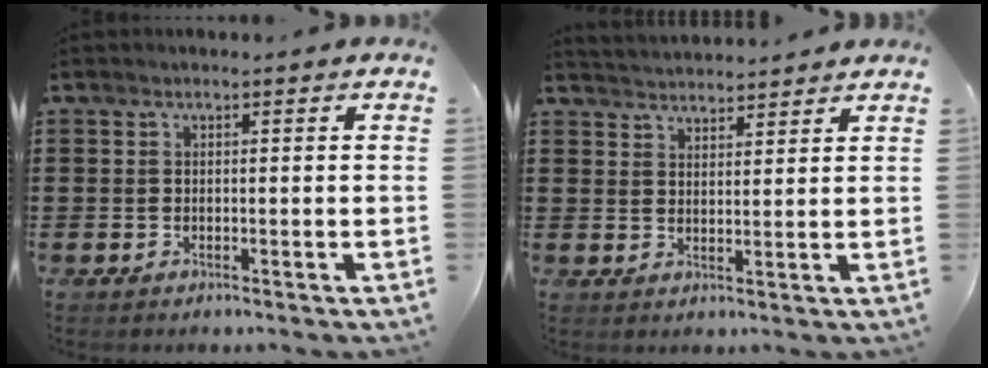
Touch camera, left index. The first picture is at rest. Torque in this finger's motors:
{"motor_torque": [-0.54, 0.56, 0.08, 0.01]}